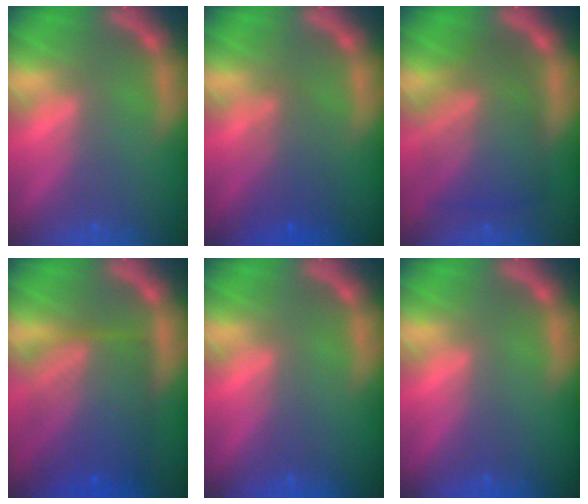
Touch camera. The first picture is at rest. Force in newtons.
{"total": 3.5}
{"total": 8.7}
{"total": 9.5}
{"total": 0.0}
{"total": 0.0}